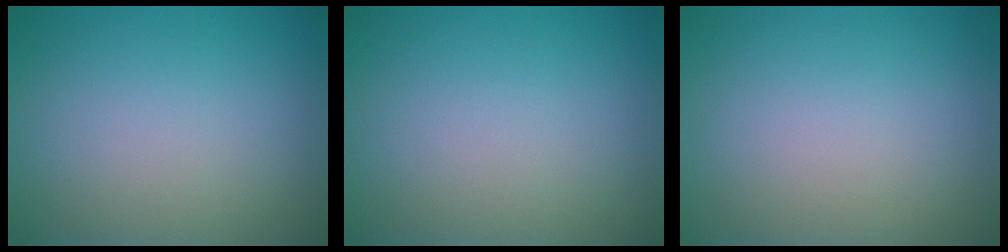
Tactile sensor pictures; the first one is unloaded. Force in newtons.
{"total": 0.0}
{"total": 0.0}